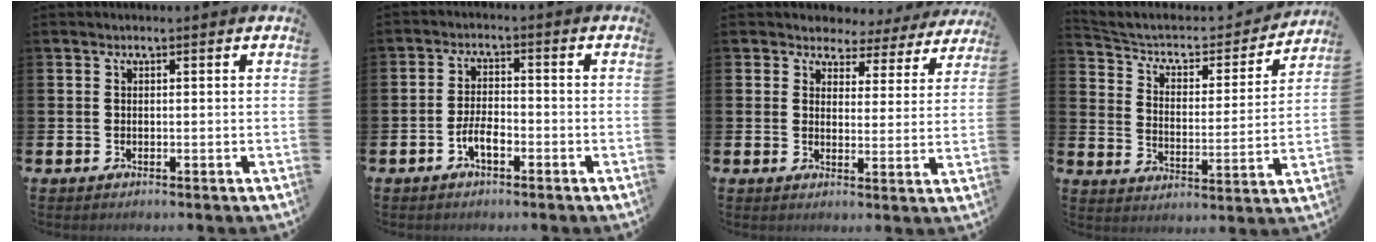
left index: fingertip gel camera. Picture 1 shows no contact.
{"total": 3.2, "force": [-1.6, 1.3, 2.5], "torque": [-0.058, 0.006, -0.031]}
{"total": 3.2, "force": [2.8, 1.7, -0.1], "torque": [-0.018, -0.025, 0.043]}
{"total": 6.0, "force": [5.2, 2.5, 1.6], "torque": [-0.061, -0.040, 0.082]}